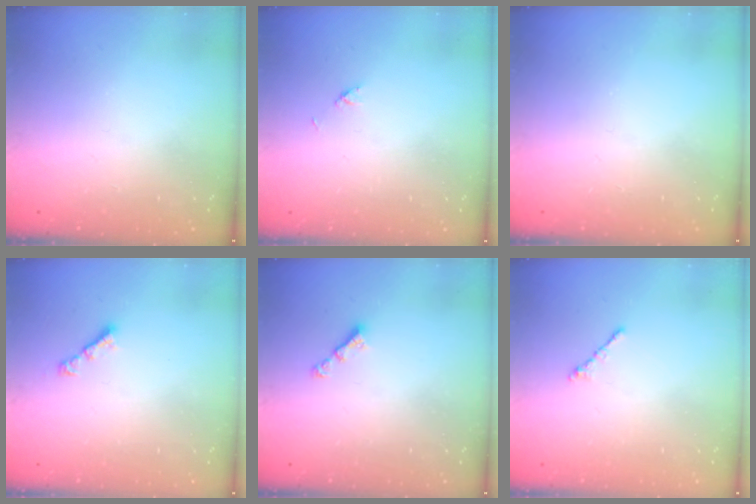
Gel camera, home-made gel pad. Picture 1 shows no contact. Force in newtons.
{"total": 2.1, "press": 2.1, "slide": 0.3}
{"total": 0.0}
{"total": 2.8, "press": 2.8, "slide": 0.7}
{"total": 3.3, "press": 3.3, "slide": 0.4}
{"total": 0.9, "press": 0.7, "slide": 0.5}